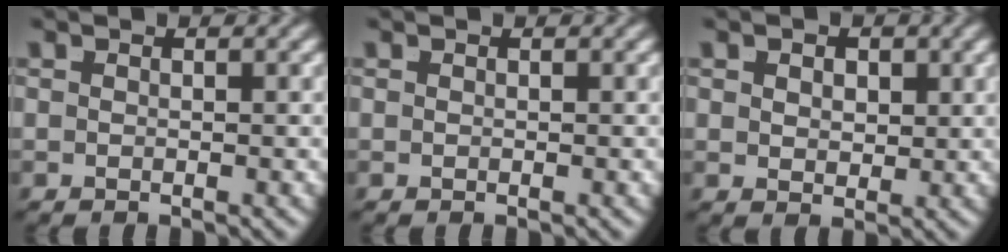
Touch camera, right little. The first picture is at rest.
{"total": 0.0}
{"total": 1.6, "force": [0.7, 0.9, 1.1], "torque": [-0.010, -0.014, 0.027]}